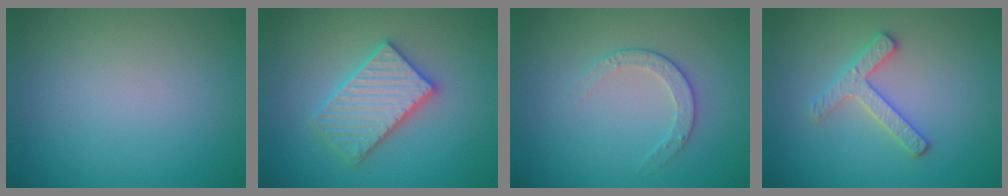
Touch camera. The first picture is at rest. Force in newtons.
{"total": 4.1, "press": 4.0, "slide": 0.7}
{"total": 2.1, "press": 1.4, "slide": 1.5}
{"total": 2.5, "press": 2.5, "slide": 0.4}